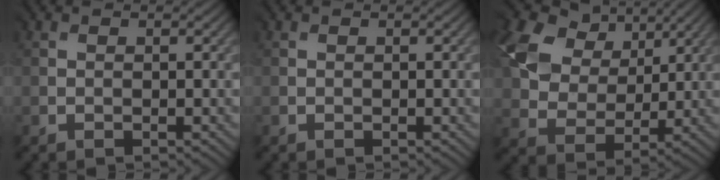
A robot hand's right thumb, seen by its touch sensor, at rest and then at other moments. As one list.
[{"total": 0.0}, {"total": 12.1, "force": [5.7, 8.2, 6.8], "torque": [-0.172, 0.031, 0.098]}]